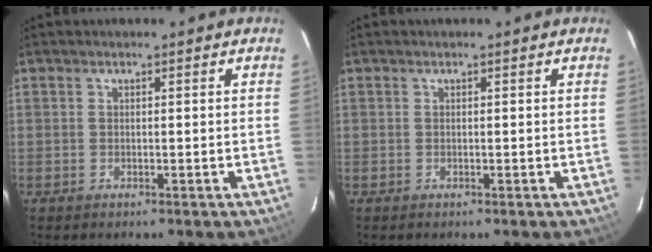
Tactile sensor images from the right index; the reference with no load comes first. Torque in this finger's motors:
{"motor_torque": [0.00, 0.00, 0.03, 0.00]}